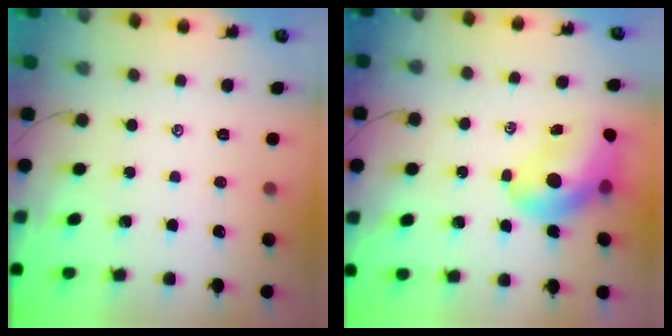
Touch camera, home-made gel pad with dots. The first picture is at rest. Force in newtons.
{"total": 13.9, "press": 13.3, "slide": 3.9}